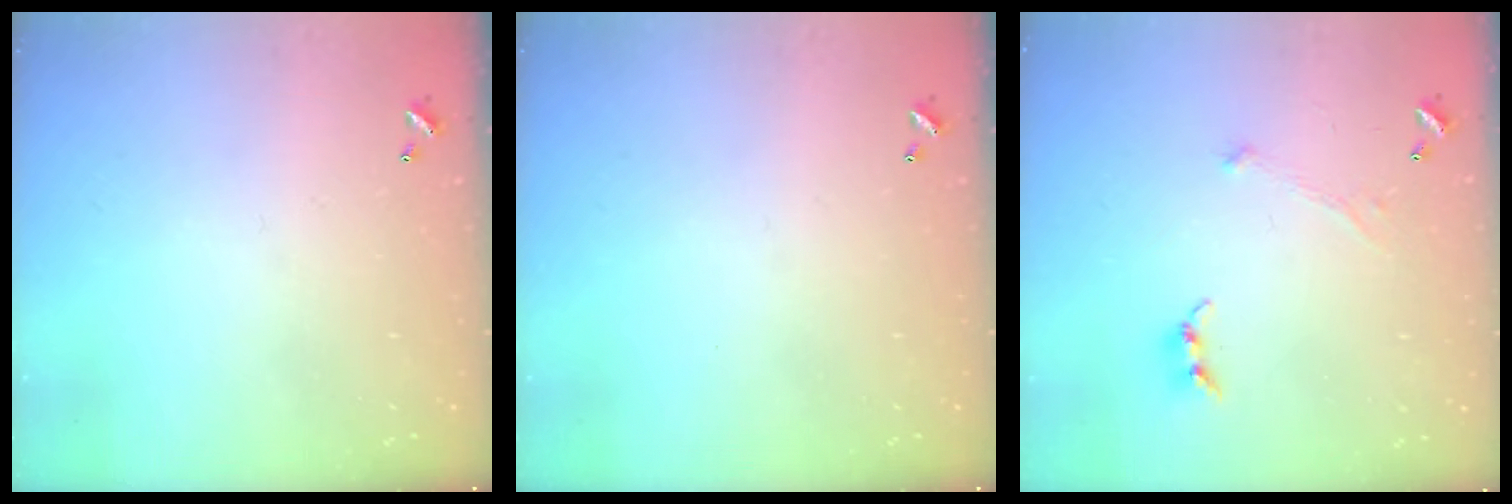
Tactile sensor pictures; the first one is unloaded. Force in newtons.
{"total": 0.0}
{"total": 0.0}